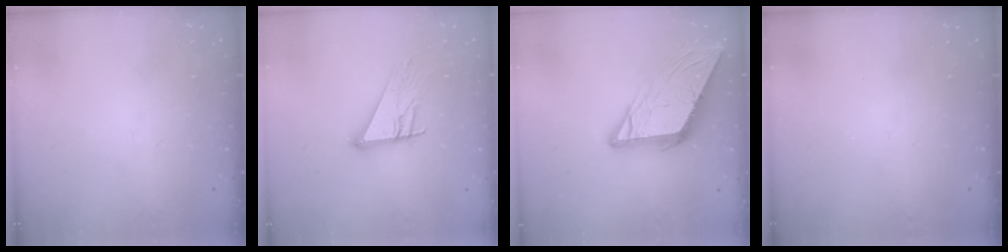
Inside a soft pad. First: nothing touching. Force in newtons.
{"total": 12.9, "press": 12.9, "slide": 1.2}
{"total": 10.6, "press": 10.5, "slide": 1.1}
{"total": 0.0}